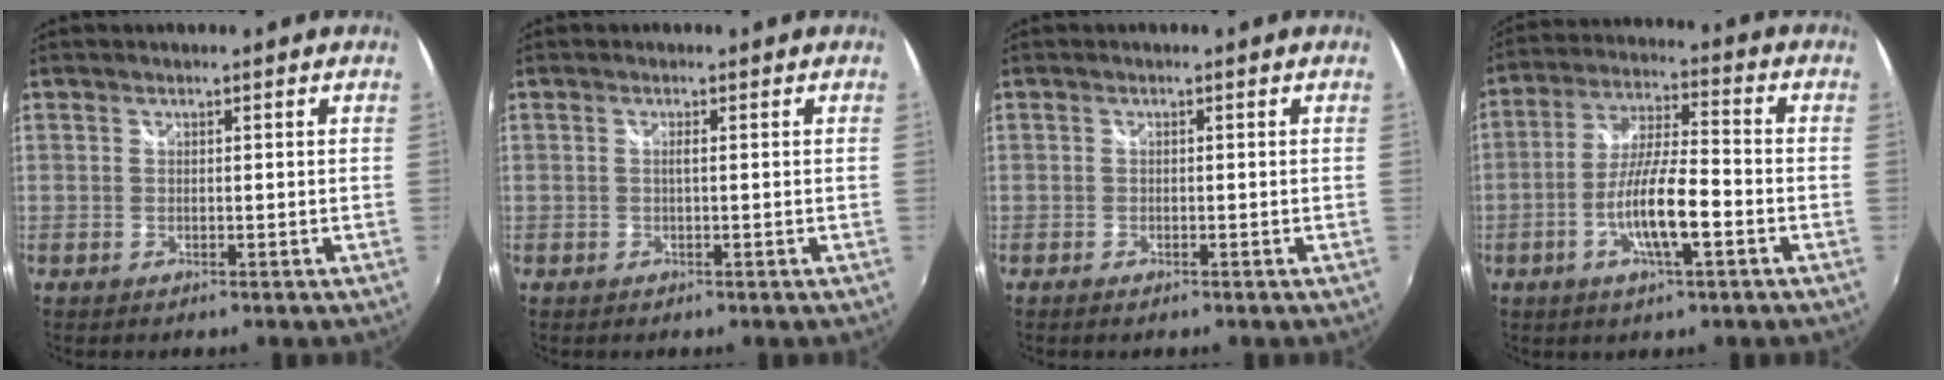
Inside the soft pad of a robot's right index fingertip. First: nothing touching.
{"total": 0.8, "force": [-0.1, -0.2, 0.8], "torque": [-0.012, 0.001, -0.003]}
{"total": 0.8, "force": [-0.6, 0.2, 0.4], "torque": [-0.010, -0.003, -0.012]}
{"total": 11.0, "force": [-4.0, 1.9, 10.0], "torque": [-0.198, -0.003, -0.073]}